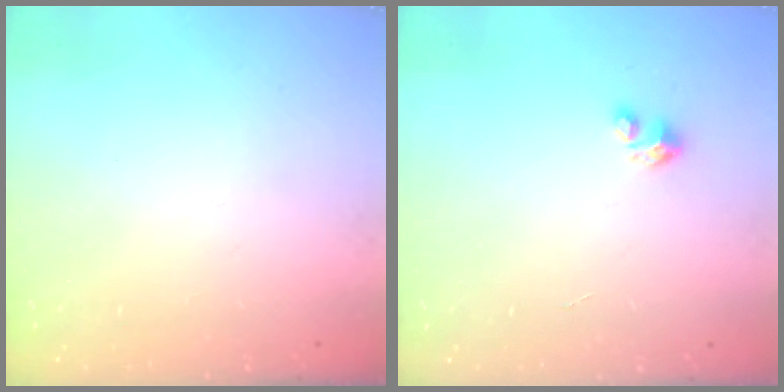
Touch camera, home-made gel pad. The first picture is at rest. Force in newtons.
{"total": 1.8, "press": 1.8, "slide": 0.1}